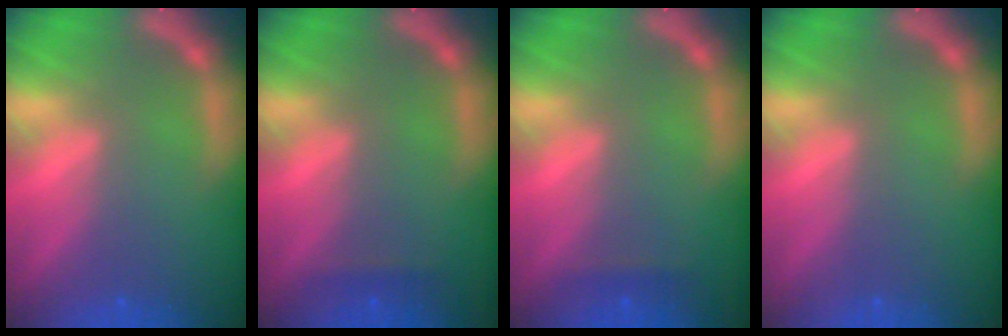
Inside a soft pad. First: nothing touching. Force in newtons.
{"total": 0.9}
{"total": 0.9}
{"total": 0.0}